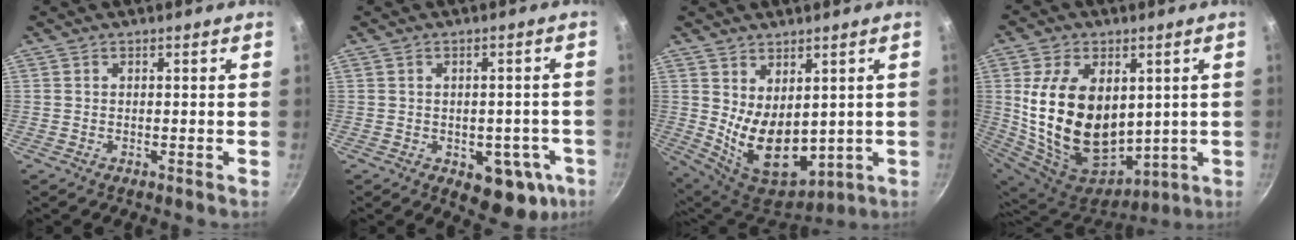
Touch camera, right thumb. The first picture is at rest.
{"total": 10.7, "force": [-3.3, 6.4, 7.9], "torque": [-0.044, 0.013, -0.031]}
{"total": 13.2, "force": [1.5, 8.4, 10.2], "torque": [-0.140, -0.045, 0.057]}
{"total": 23.6, "force": [3.3, 15.6, 17.3], "torque": [-0.308, -0.029, 0.084]}